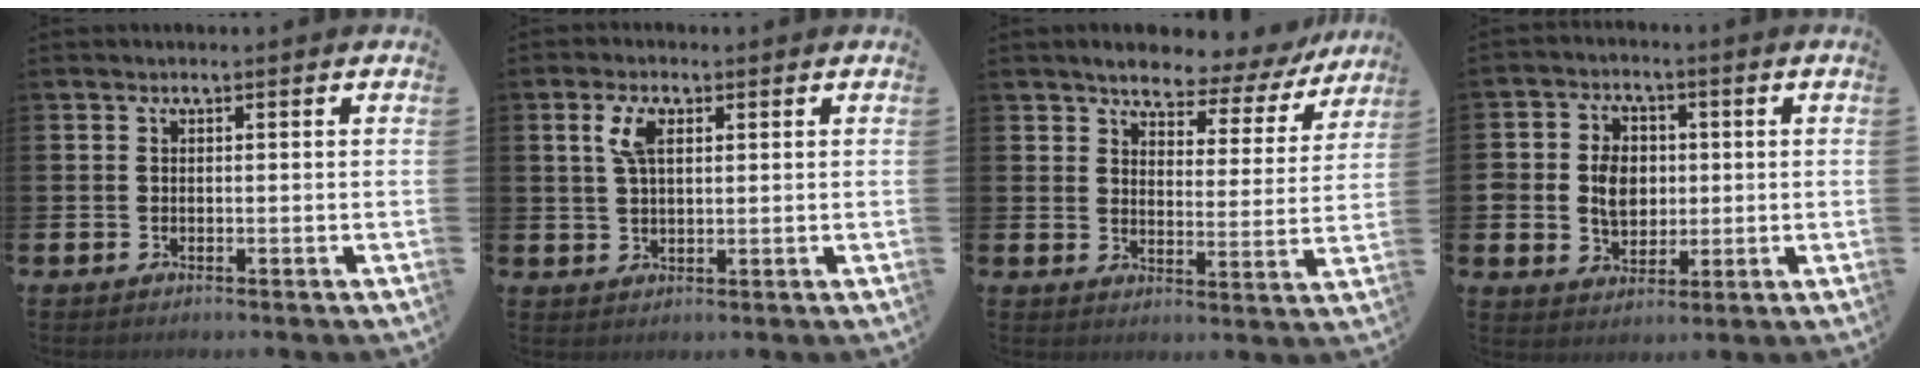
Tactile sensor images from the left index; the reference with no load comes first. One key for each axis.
{"total": 4.5, "fx": 2.2, "fy": 1.9, "fz": 3.5, "tx": -0.060, "ty": 0.003, "tz": 0.035}
{"total": 5.1, "fx": 4.8, "fy": 1.1, "fz": 1.1, "tx": -0.045, "ty": -0.038, "tz": 0.077}
{"total": 5.9, "fx": 0.6, "fy": 4.8, "fz": 3.2, "tx": -0.066, "ty": 0.014, "tz": 0.008}